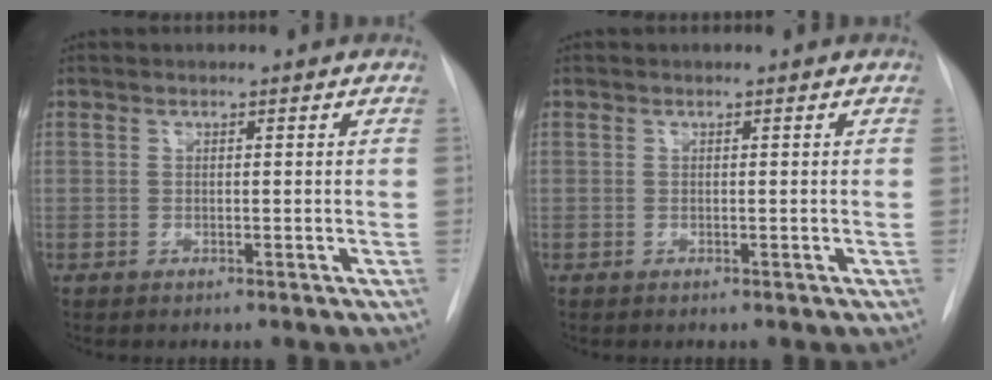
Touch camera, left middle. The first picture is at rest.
{"total": 0.0}